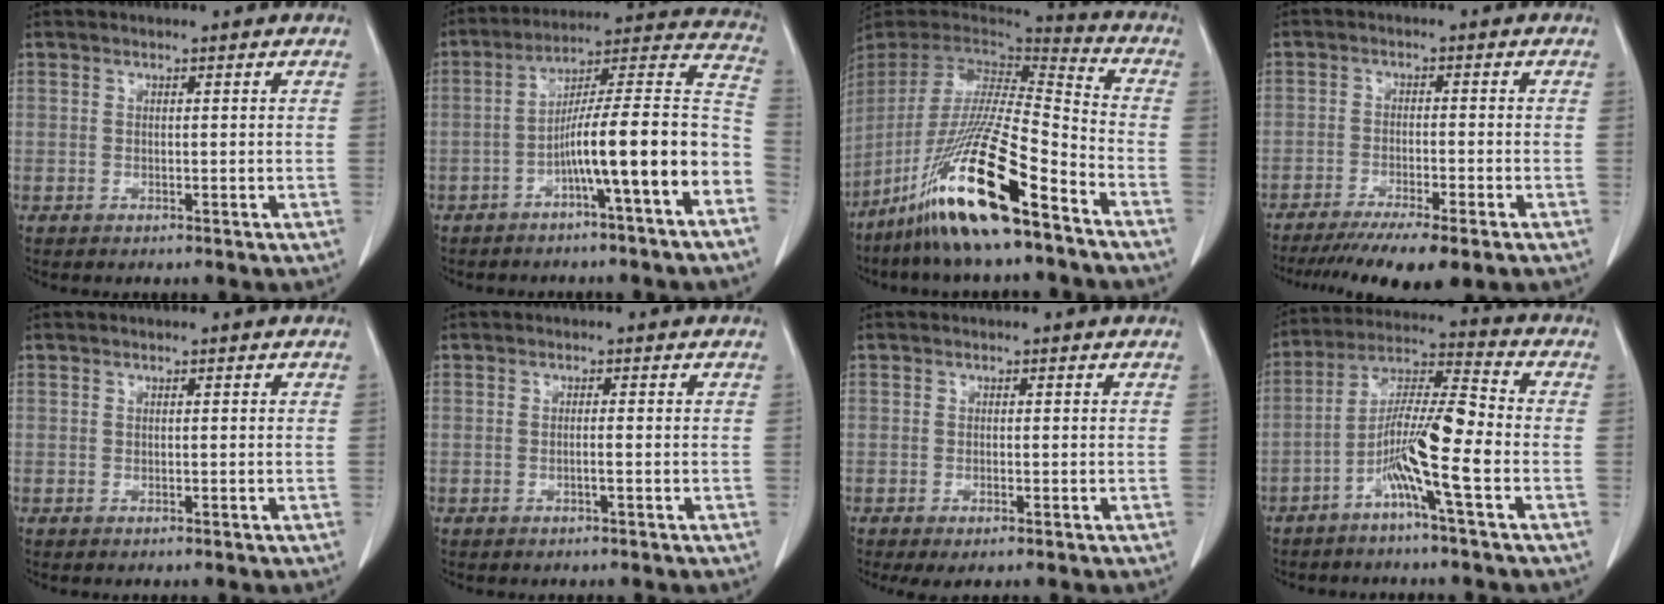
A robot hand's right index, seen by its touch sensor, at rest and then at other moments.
{"total": 15.6, "force": [-5.8, 0.0, 14.4], "torque": [-0.209, 0.036, -0.093]}
{"total": 21.4, "force": [-13.8, 1.4, 16.3], "torque": [-0.333, -0.047, -0.261]}
{"total": 10.5, "force": [-8.0, 0.8, 6.8], "torque": [-0.100, -0.022, -0.125]}
{"total": 0.0}
{"total": 0.9, "force": [-0.3, -0.1, 0.8], "torque": [-0.016, 0.001, -0.007]}
{"total": 1.8, "force": [-0.8, 0.4, 1.6], "torque": [-0.027, -0.006, -0.010]}
{"total": 10.8, "force": [-4.2, -0.3, 9.9], "torque": [-0.193, 0.012, -0.085]}